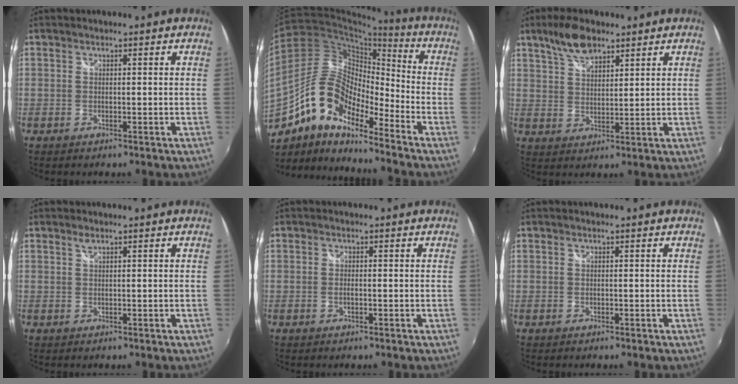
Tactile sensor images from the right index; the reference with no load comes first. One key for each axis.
{"total": 14.9, "fx": -9.7, "fy": 5.6, "fz": 9.8, "tx": -0.179, "ty": 0.010, "tz": -0.197}
{"total": 7.4, "fx": 5.2, "fy": 3.0, "fz": 4.4, "tx": -0.079, "ty": 0.015, "tz": 0.098}
{"total": 0.7, "fx": 0.6, "fy": 0.1, "fz": 0.5, "tx": -0.008, "ty": 0.002, "tz": 0.010}
{"total": 0.8, "fx": -0.3, "fy": 0.2, "fz": 0.7, "tx": -0.017, "ty": -0.001, "tz": -0.007}
{"total": 0.0}